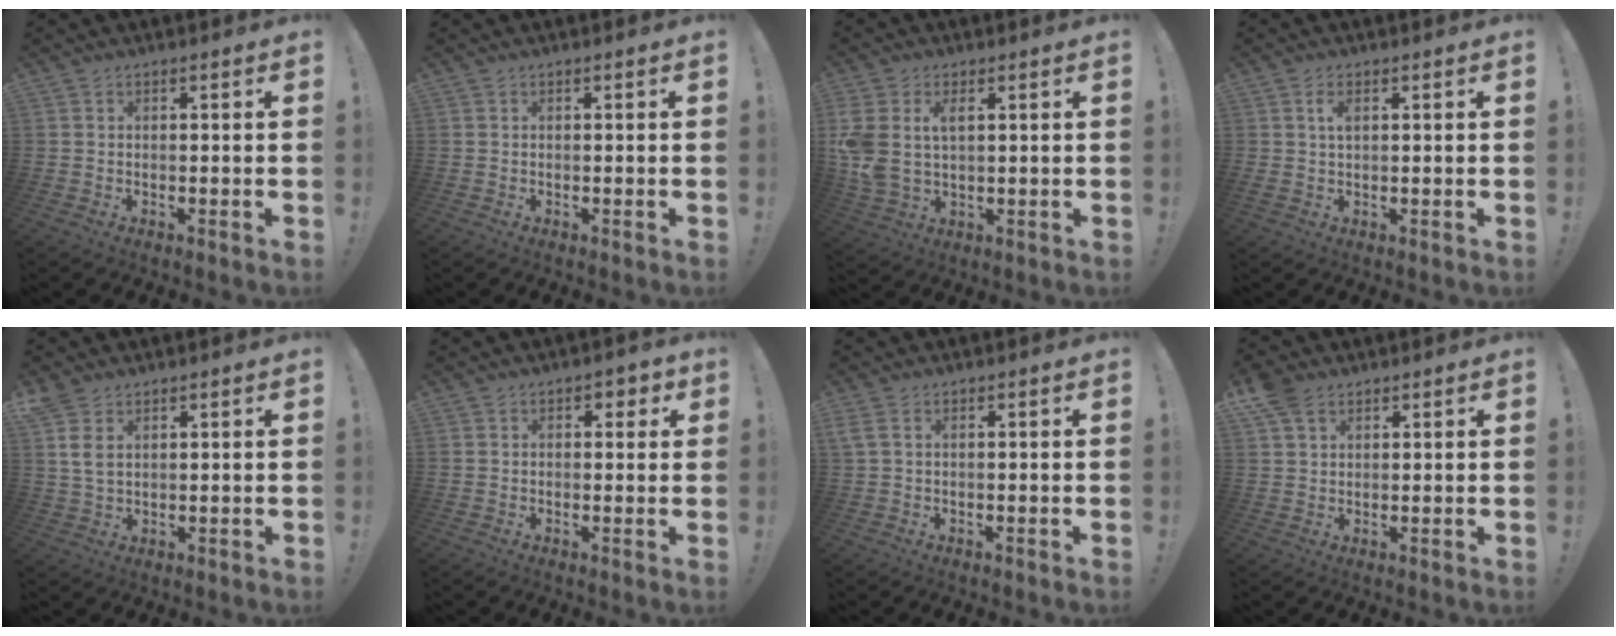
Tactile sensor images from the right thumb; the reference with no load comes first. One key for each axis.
{"total": 0.0}
{"total": 7.8, "fx": 2.7, "fy": 5.1, "fz": 5.2, "tx": -0.105, "ty": -0.006, "tz": 0.053}
{"total": 2.7, "fx": 0.9, "fy": 1.0, "fz": 2.3, "tx": -0.036, "ty": -0.003, "tz": 0.012}
{"total": 5.6, "fx": 2.6, "fy": 3.0, "fz": 3.9, "tx": -0.071, "ty": -0.010, "tz": 0.047}
{"total": 2.5, "fx": 0.7, "fy": 1.9, "fz": 1.5, "tx": -0.001, "ty": -0.004, "tz": 0.007}
{"total": 2.1, "fx": 0.9, "fy": 0.6, "fz": 1.8, "tx": -0.038, "ty": 0.001, "tz": 0.019}
{"total": 6.2, "fx": 3.7, "fy": 3.9, "fz": 3.0, "tx": -0.053, "ty": -0.011, "tz": 0.073}